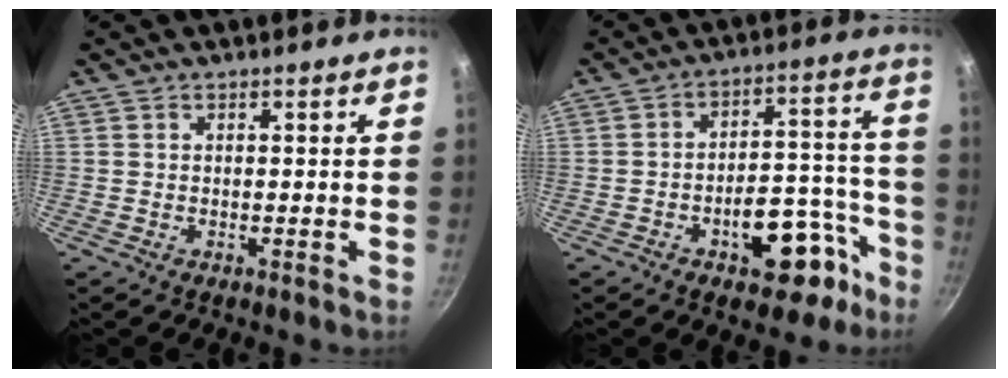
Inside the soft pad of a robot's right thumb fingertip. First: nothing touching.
{"total": 14.3, "force": [-7.4, 7.6, 9.6], "torque": [-0.070, 0.072, -0.095]}